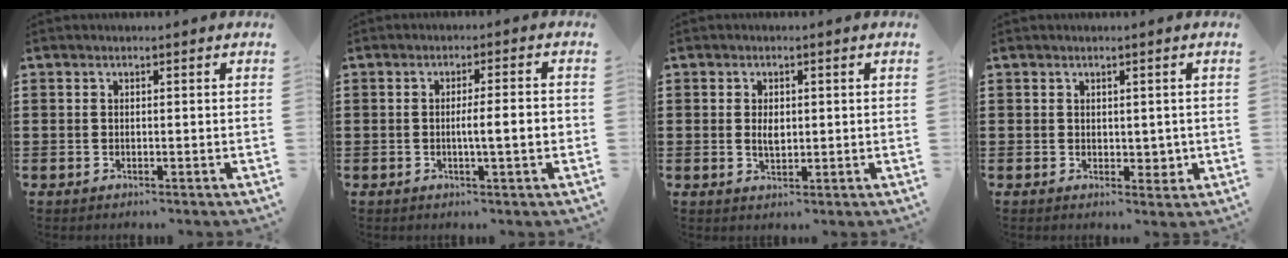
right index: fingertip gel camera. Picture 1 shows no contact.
{"total": 4.5, "force": [-0.7, 0.2, 4.5], "torque": [-0.077, -0.003, -0.015]}
{"total": 2.5, "force": [0.2, 1.3, 2.1], "torque": [-0.043, 0.005, 0.002]}
{"total": 2.3, "force": [0.7, 1.6, 1.5], "torque": [-0.014, -0.001, 0.010]}